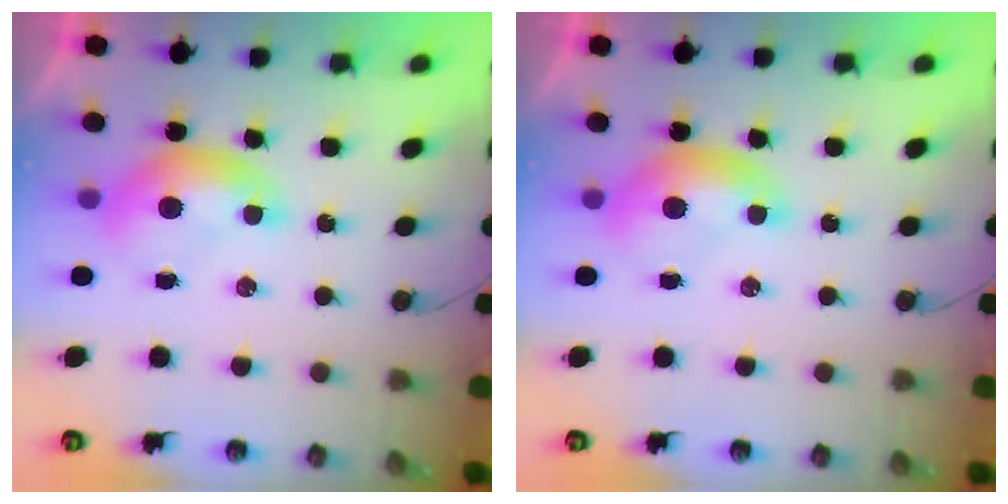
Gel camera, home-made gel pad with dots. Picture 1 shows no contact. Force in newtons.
{"total": 0.0}